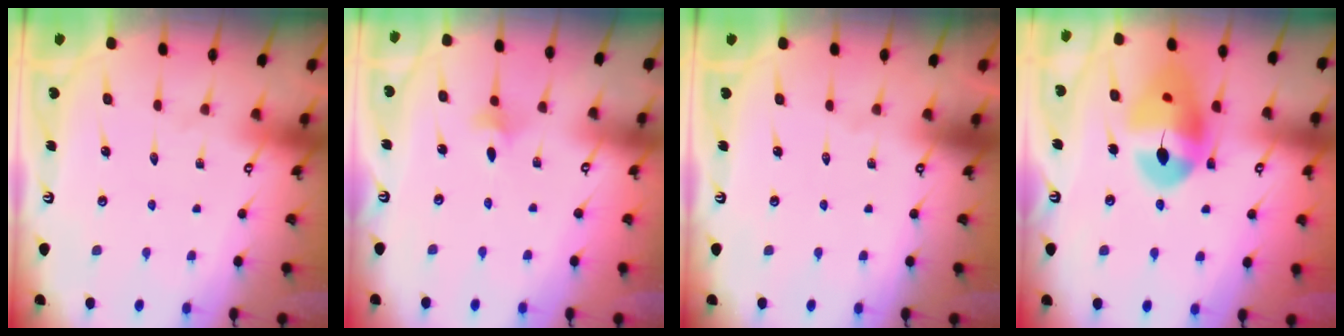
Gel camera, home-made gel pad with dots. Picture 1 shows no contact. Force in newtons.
{"total": 3.1, "press": 3.0, "slide": 0.7}
{"total": 0.0}
{"total": 16.8, "press": 16.7, "slide": 2.3}